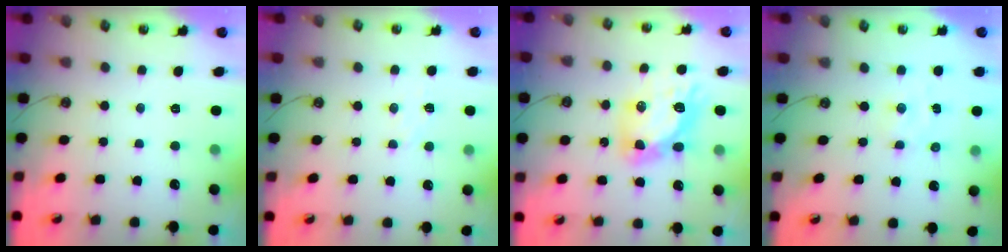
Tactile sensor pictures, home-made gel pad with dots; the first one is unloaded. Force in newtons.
{"total": 5.0, "press": 4.9, "slide": 0.6}
{"total": 12.6, "press": 12.5, "slide": 1.6}
{"total": 2.7, "press": 2.7, "slide": 0.4}